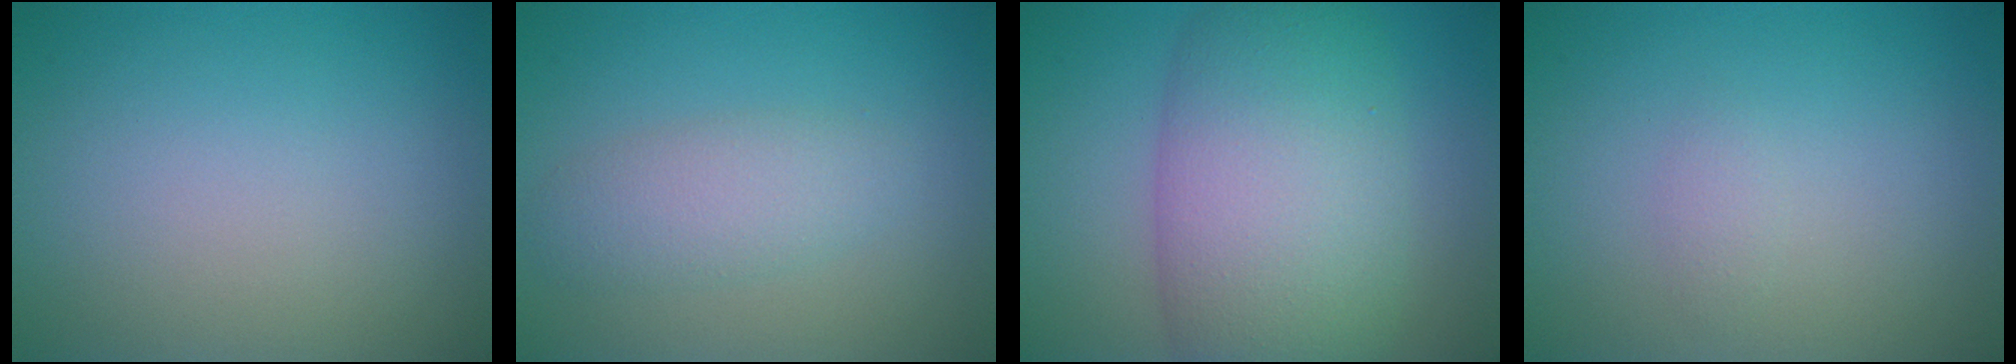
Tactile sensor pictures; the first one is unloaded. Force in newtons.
{"total": 2.9, "press": 2.9, "slide": 0.1}
{"total": 10.7, "press": 10.7, "slide": 0.1}
{"total": 0.8, "press": 0.8, "slide": 0.0}